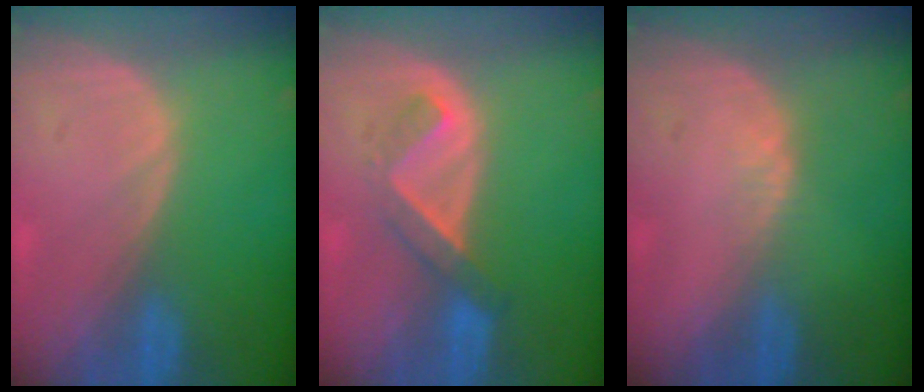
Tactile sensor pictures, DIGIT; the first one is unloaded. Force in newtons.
{"total": 5.1, "press": 4.4, "slide": 2.6}
{"total": 1.2, "press": 0.9, "slide": 0.8}